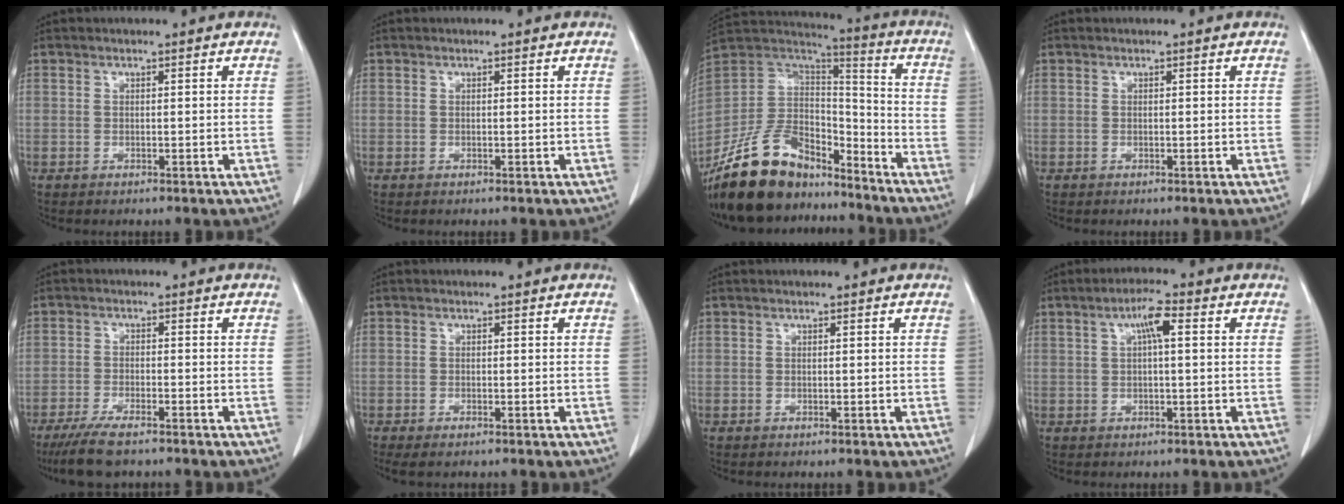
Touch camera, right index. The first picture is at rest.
{"total": 0.0}
{"total": 19.7, "force": [-15.4, 8.5, 8.7], "torque": [-0.183, 0.029, -0.278]}
{"total": 0.0}
{"total": 6.9, "force": [-5.3, 1.2, 4.2], "torque": [-0.080, -0.019, -0.087]}
{"total": 2.0, "force": [-1.5, 0.4, 1.3], "torque": [-0.021, -0.009, -0.019]}
{"total": 0.0}
{"total": 4.1, "force": [1.1, 0.5, 3.9], "torque": [-0.073, 0.011, 0.019]}